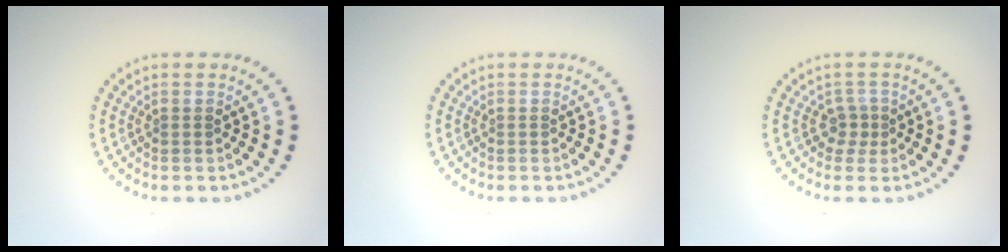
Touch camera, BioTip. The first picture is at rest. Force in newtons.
{"total": 0.0}
{"total": 1.4, "press": 1.0, "slide": 0.9}